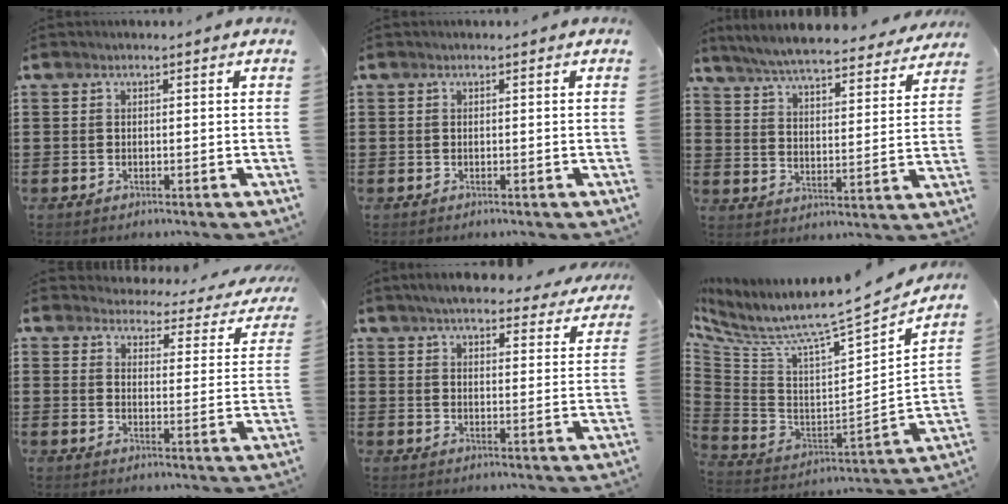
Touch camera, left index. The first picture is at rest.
{"total": 0.0}
{"total": 6.4, "force": [6.2, -0.1, 1.7], "torque": [-0.063, -0.041, 0.107]}
{"total": 3.5, "force": [3.4, 0.4, 0.4], "torque": [-0.030, -0.028, 0.054]}
{"total": 5.5, "force": [5.2, 0.5, 1.9], "torque": [-0.056, -0.020, 0.093]}
{"total": 6.0, "force": [4.8, 0.1, 3.6], "torque": [-0.094, -0.058, 0.066]}